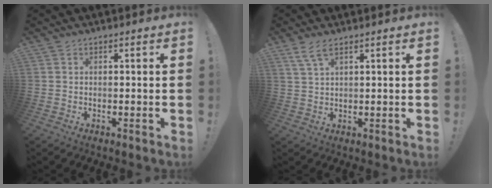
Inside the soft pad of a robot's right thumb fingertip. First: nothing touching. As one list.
[{"total": 4.8, "force": [3.2, 1.2, 3.4], "torque": [-0.077, -0.004, 0.061]}]